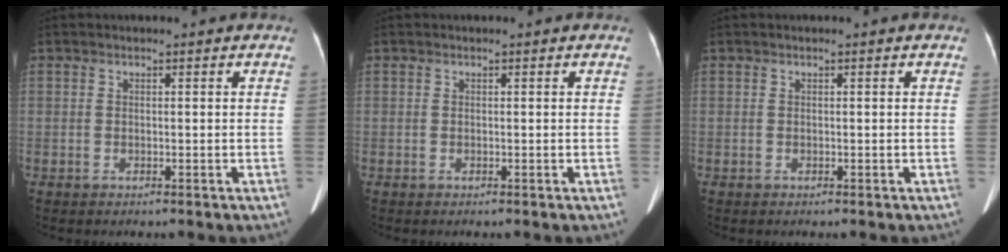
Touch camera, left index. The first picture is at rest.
{"total": 0.0}
{"total": 0.0}